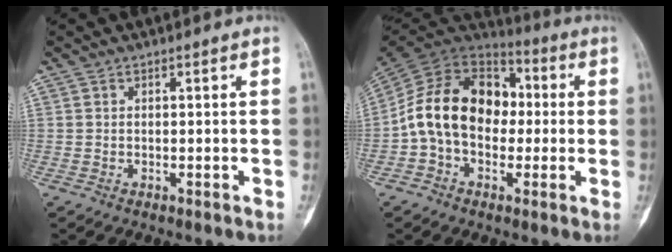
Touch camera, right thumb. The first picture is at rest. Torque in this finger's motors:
{"motor_torque": [1.82, 1.95, 1.29, -1.12, 0.23]}